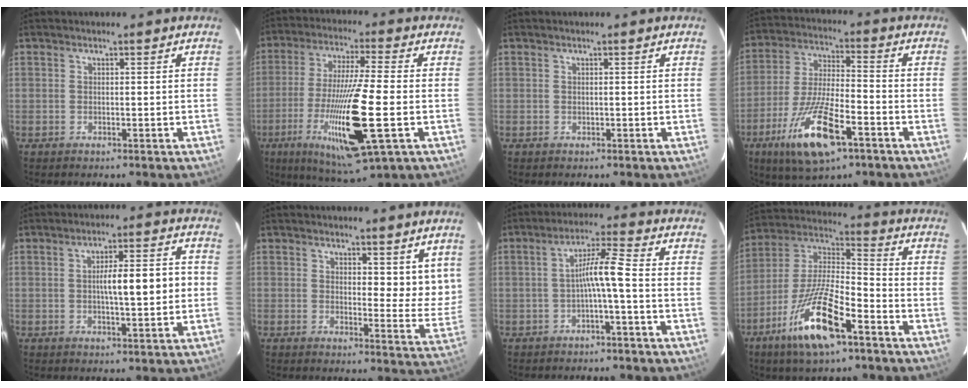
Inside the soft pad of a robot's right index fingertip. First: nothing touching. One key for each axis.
{"total": 16.9, "fx": -4.8, "fy": 0.7, "fz": 16.2, "tx": -0.313, "ty": -0.033, "tz": -0.085}
{"total": 0.0}
{"total": 14.3, "fx": -7.4, "fy": 3.2, "fz": 11.8, "tx": -0.237, "ty": -0.019, "tz": -0.128}
{"total": 8.0, "fx": -0.1, "fy": 1.2, "fz": 7.9, "tx": -0.123, "ty": 0.016, "tz": 0.001}
{"total": 7.8, "fx": 6.0, "fy": 3.1, "fz": 4.0, "tx": -0.034, "ty": -0.030, "tz": 0.070}
{"total": 5.4, "fx": -1.0, "fy": -0.4, "fz": 5.3, "tx": -0.092, "ty": 0.021, "tz": -0.016}
{"total": 15.8, "fx": -8.6, "fy": 3.2, "fz": 12.8, "tx": -0.257, "ty": -0.016, "tz": -0.156}